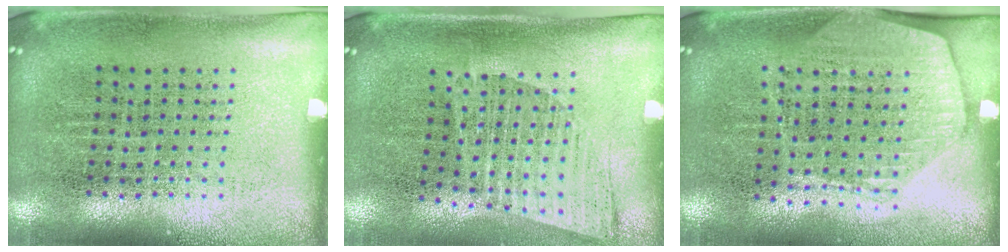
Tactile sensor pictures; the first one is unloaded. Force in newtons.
{"total": 1.2, "press": 1.0, "slide": 0.7}
{"total": 1.6, "press": 1.4, "slide": 0.7}